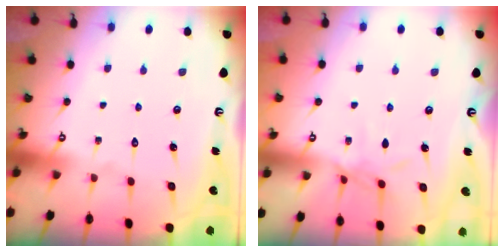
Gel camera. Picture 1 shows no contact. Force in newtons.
{"total": 5.5, "press": 5.5, "slide": 0.3}